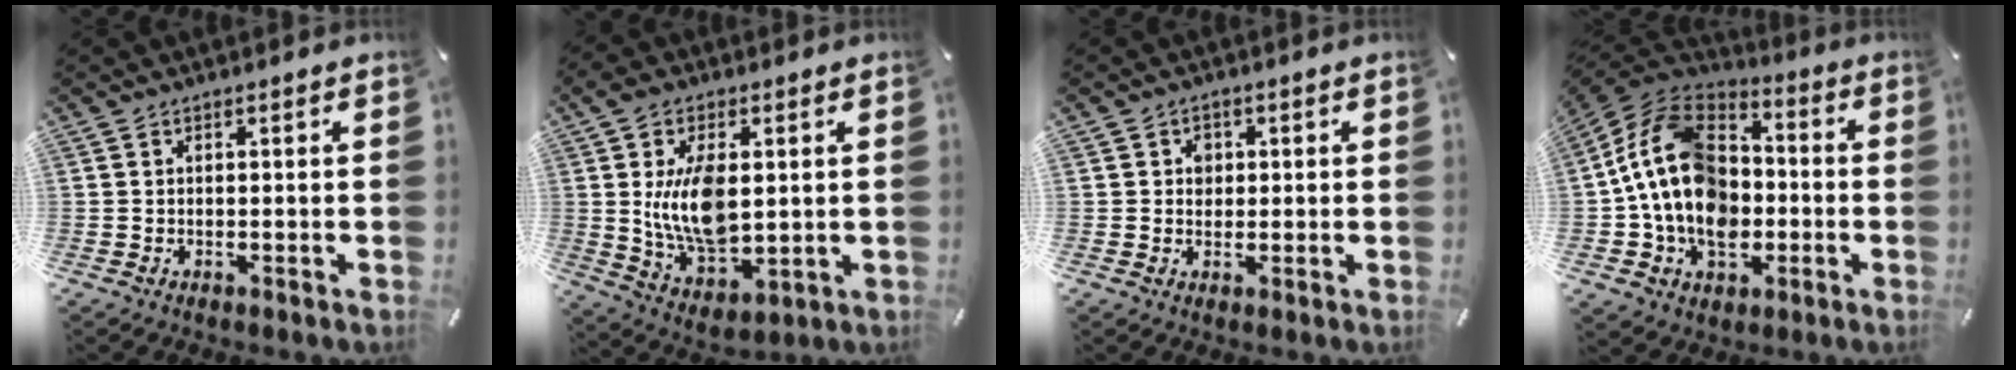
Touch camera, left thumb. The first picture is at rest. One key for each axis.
{"total": 15.6, "fx": 1.5, "fy": 9.5, "fz": 12.2, "tx": -0.248, "ty": -0.009, "tz": 0.028}
{"total": 2.8, "fx": 0.3, "fy": 2.6, "fz": 0.9, "tx": 0.001, "ty": -0.004, "tz": -0.002}
{"total": 18.4, "fx": -2.0, "fy": 14.4, "fz": 11.2, "tx": -0.233, "ty": 0.010, "tz": -0.040}